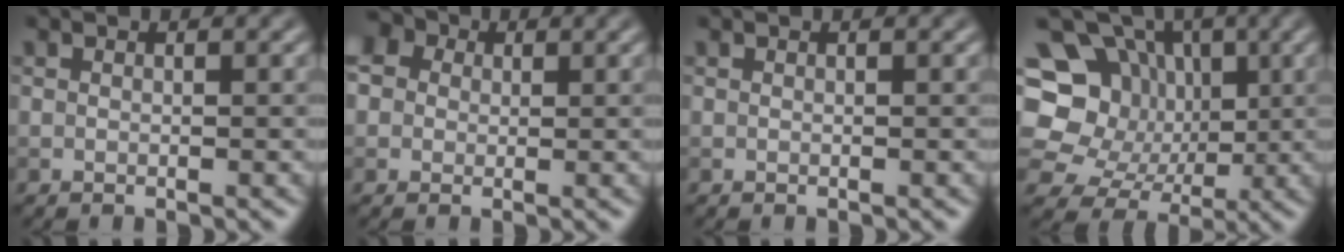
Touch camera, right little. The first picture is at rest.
{"total": 7.6, "force": [2.6, 6.1, 3.7], "torque": [-0.069, 0.033, 0.013]}
{"total": 0.0}
{"total": 13.0, "force": [1.7, 11.5, 5.7], "torque": [-0.131, 0.041, 0.011]}